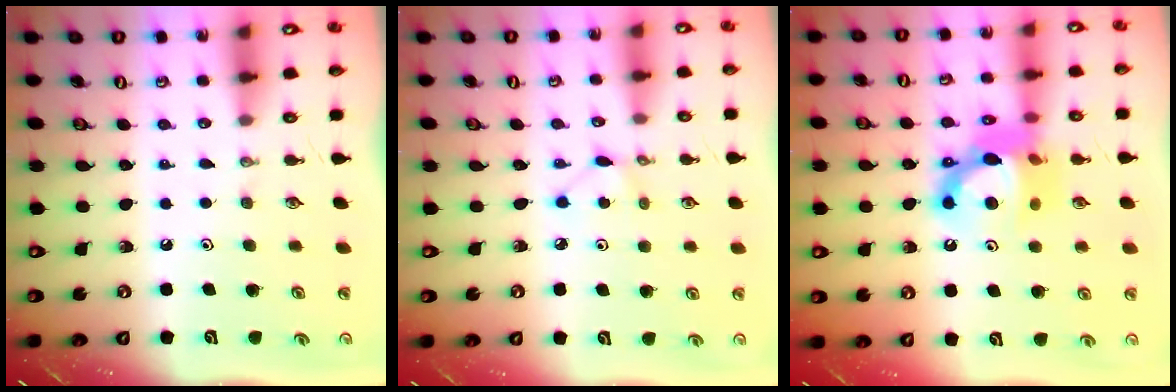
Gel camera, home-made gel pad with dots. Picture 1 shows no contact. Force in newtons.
{"total": 2.8, "press": 2.8, "slide": 0.3}
{"total": 13.9, "press": 13.9, "slide": 1.2}